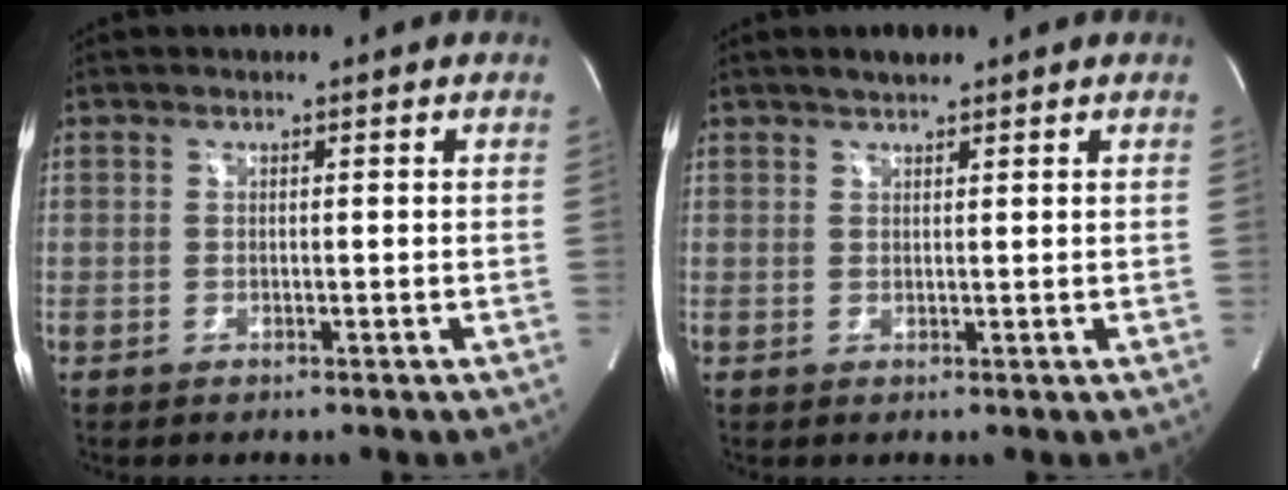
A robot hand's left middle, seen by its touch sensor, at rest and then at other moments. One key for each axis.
{"total": 1.9, "fx": 1.6, "fy": 0.4, "fz": 0.9, "tx": -0.025, "ty": 0.007, "tz": 0.030}